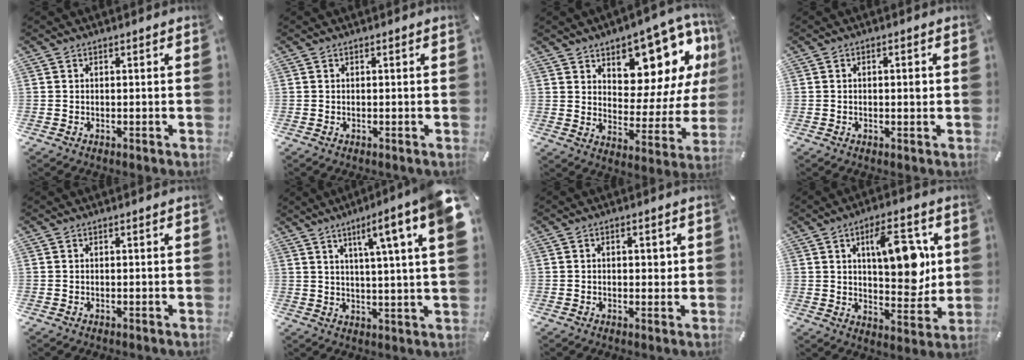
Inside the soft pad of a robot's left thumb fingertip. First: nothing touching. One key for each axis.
{"total": 0.0}
{"total": 13.3, "fx": 9.1, "fy": 7.8, "fz": 5.7, "tx": -0.066, "ty": -0.090, "tz": 0.153}
{"total": 2.0, "fx": 0.0, "fy": 0.8, "fz": 1.8, "tx": -0.025, "ty": 0.000, "tz": -0.004}
{"total": 0.0}
{"total": 12.1, "fx": 6.2, "fy": 0.2, "fz": 10.4, "tx": -0.153, "ty": -0.038, "tz": 0.087}
{"total": 2.6, "fx": 0.2, "fy": 1.5, "fz": 2.1, "tx": -0.026, "ty": 0.001, "tz": -0.003}
{"total": 14.3, "fx": 4.7, "fy": 6.9, "fz": 11.7, "tx": -0.160, "ty": -0.010, "tz": 0.077}